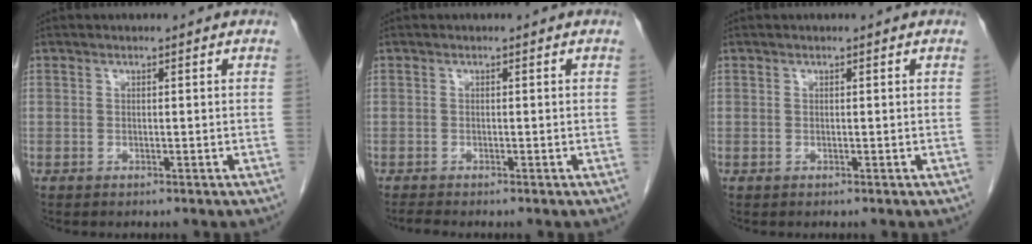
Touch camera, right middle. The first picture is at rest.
{"total": 1.0, "force": [-0.9, -0.2, 0.3], "torque": [-0.014, -0.005, -0.019]}
{"total": 0.0}